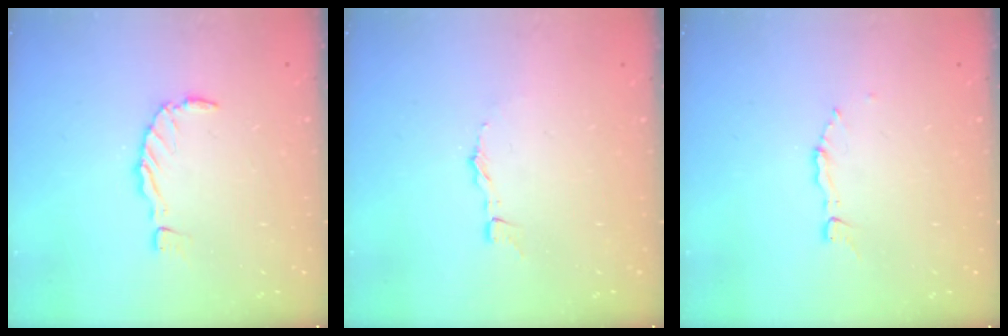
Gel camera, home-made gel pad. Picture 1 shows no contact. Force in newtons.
{"total": 1.4, "press": 1.4, "slide": 0.1}
{"total": 2.7, "press": 2.7, "slide": 0.2}